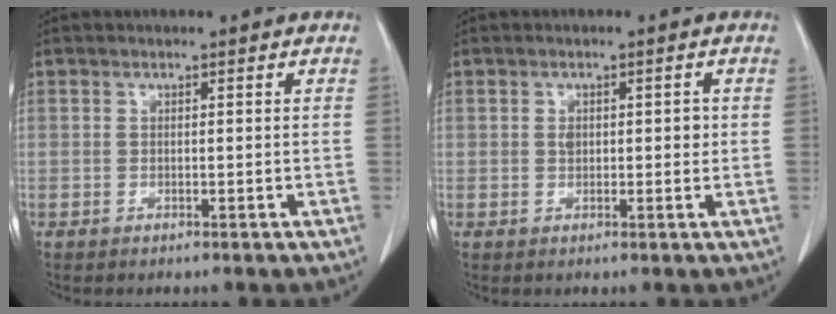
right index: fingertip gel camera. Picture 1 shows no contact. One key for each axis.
{"total": 2.4, "fx": 0.3, "fy": 1.5, "fz": 1.8, "tx": -0.027, "ty": 0.005, "tz": 0.005}